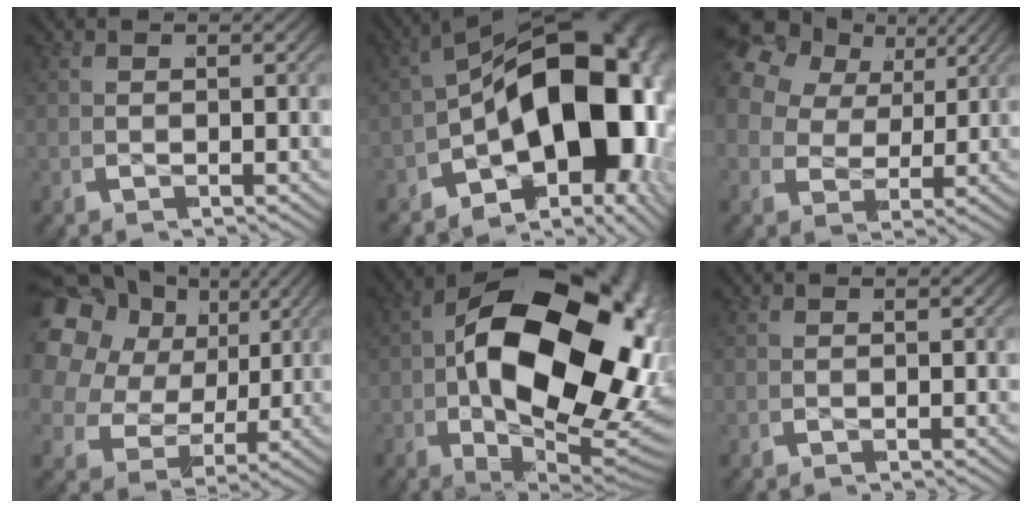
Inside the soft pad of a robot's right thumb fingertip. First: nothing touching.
{"total": 22.9, "force": [-1.9, 13.5, 18.4], "torque": [-0.276, -0.048, -0.015]}
{"total": 10.4, "force": [3.5, 7.3, 6.6], "torque": [-0.135, 0.012, 0.052]}
{"total": 13.0, "force": [3.6, 9.6, 8.0], "torque": [-0.171, 0.018, 0.045]}
{"total": 27.2, "force": [-1.2, 16.5, 21.6], "torque": [-0.375, -0.055, 0.005]}
{"total": 0.0}